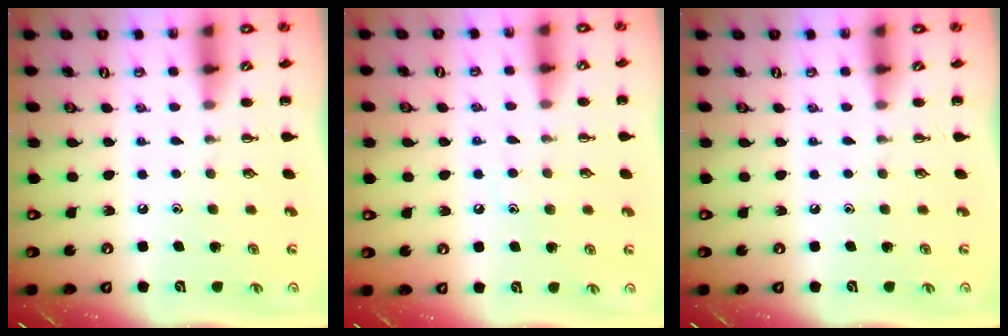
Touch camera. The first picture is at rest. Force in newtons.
{"total": 6.7, "press": 6.5, "slide": 1.4}
{"total": 0.0}